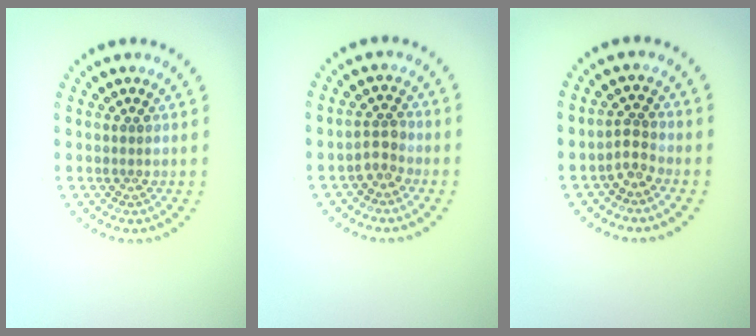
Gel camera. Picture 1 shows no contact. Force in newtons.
{"total": 1.9, "press": 1.6, "slide": 1.1}
{"total": 1.7, "press": 1.2, "slide": 1.2}